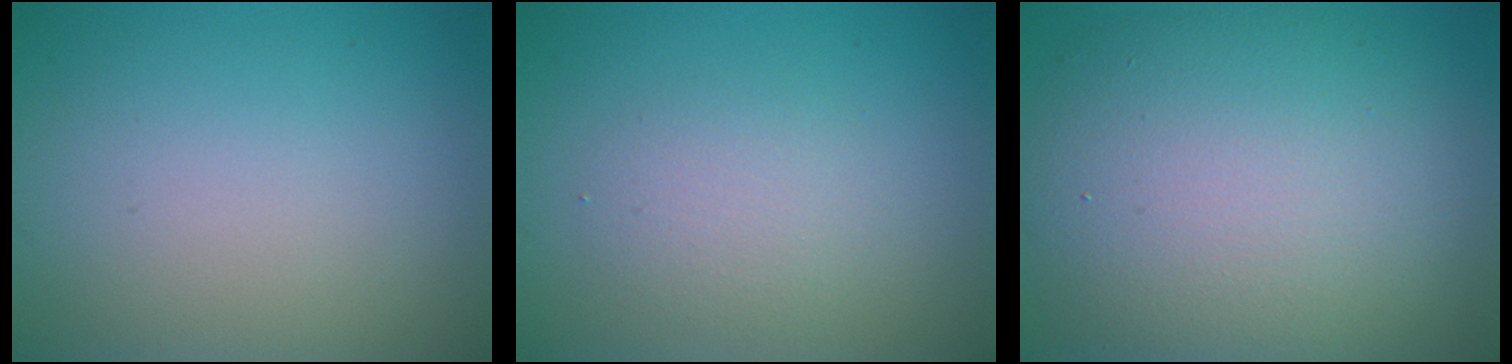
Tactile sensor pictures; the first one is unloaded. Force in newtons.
{"total": 2.2, "press": 2.2, "slide": 0.1}
{"total": 12.3, "press": 12.3, "slide": 0.6}